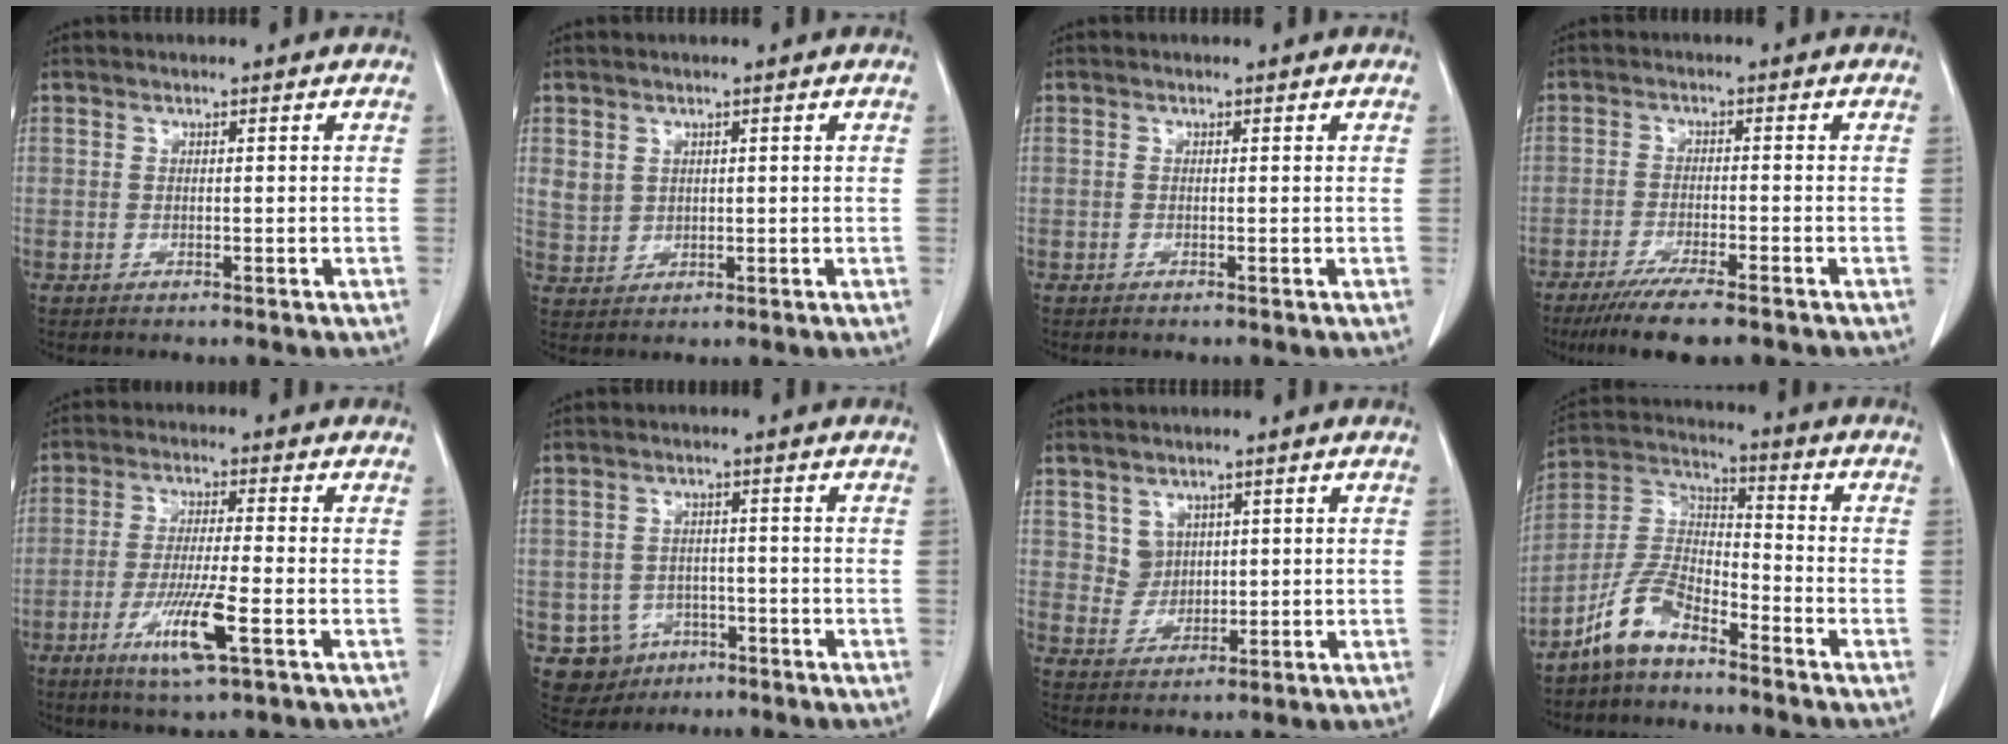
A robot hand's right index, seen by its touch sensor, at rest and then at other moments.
{"total": 6.8, "force": [2.3, 6.1, 1.6], "torque": [-0.044, 0.015, 0.066]}
{"total": 0.0}
{"total": 8.8, "force": [-6.7, 0.8, 5.6], "torque": [-0.086, -0.020, -0.106]}
{"total": 8.5, "force": [-3.6, 0.1, 7.7], "torque": [-0.148, -0.019, -0.064]}
{"total": 6.2, "force": [-2.6, 5.5, 0.9], "torque": [-0.014, 0.012, -0.029]}
{"total": 3.6, "force": [1.6, 3.1, 0.5], "torque": [-0.008, 0.003, 0.036]}
{"total": 8.8, "force": [-6.7, 3.1, 4.8], "torque": [-0.111, 0.016, -0.136]}